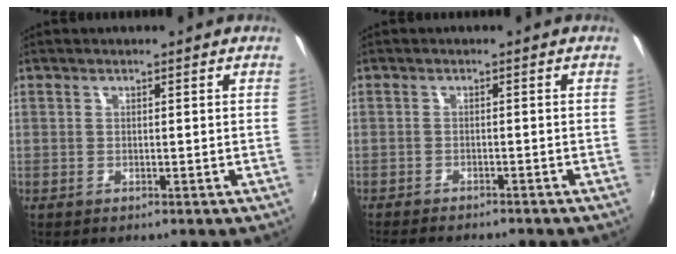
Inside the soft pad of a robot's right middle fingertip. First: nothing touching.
{"total": 7.4, "force": [-6.6, 1.5, 3.0], "torque": [-0.073, -0.017, -0.102]}